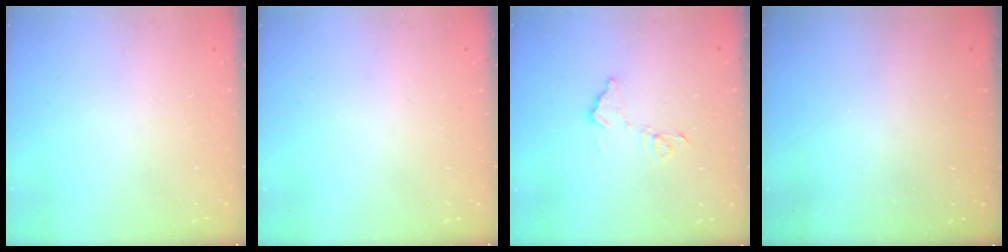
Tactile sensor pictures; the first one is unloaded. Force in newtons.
{"total": 0.0}
{"total": 8.0, "press": 8.0, "slide": 0.4}
{"total": 2.9, "press": 2.9, "slide": 0.3}